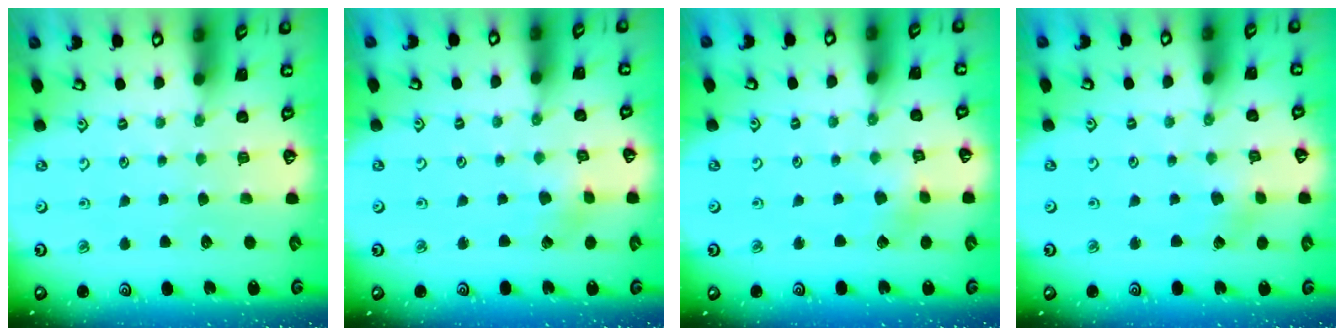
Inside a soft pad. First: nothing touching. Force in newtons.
{"total": 1.6, "press": 1.6, "slide": 0.2}
{"total": 2.8, "press": 2.8, "slide": 0.2}
{"total": 1.7, "press": 1.7, "slide": 0.3}